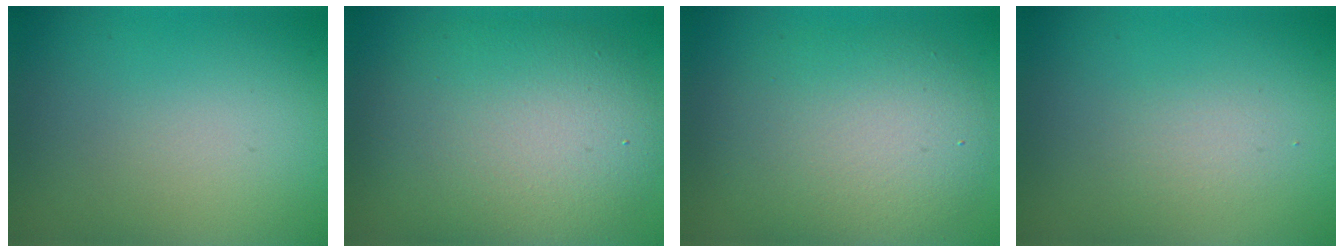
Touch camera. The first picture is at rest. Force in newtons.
{"total": 9.7, "press": 9.6, "slide": 0.8}
{"total": 6.8, "press": 6.8, "slide": 0.6}
{"total": 1.3, "press": 1.3, "slide": 0.1}